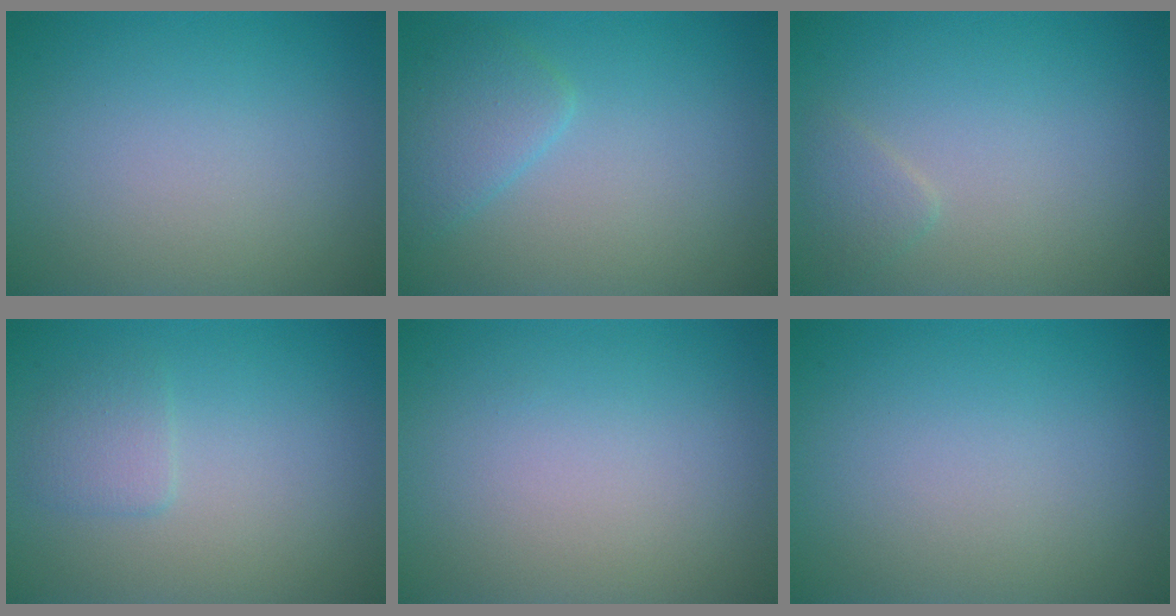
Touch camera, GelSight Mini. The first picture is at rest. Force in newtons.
{"total": 2.5, "press": 2.5, "slide": 0.1}
{"total": 1.2, "press": 1.2, "slide": 0.1}
{"total": 1.4, "press": 1.4, "slide": 0.1}
{"total": 0.0}
{"total": 0.0}